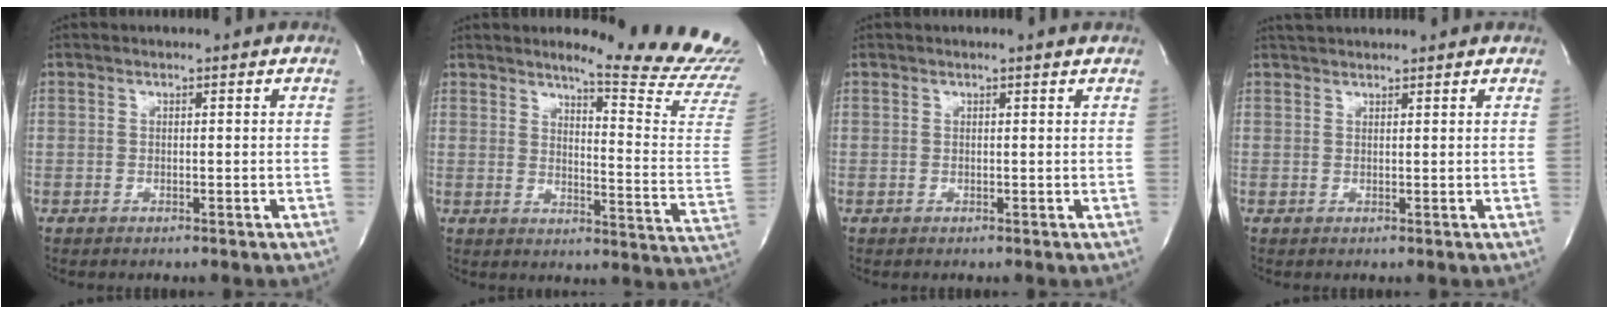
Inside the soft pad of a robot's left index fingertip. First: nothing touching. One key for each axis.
{"total": 16.8, "fx": 15.8, "fy": -2.0, "fz": 5.4, "tx": -0.083, "ty": -0.153, "tz": 0.177}
{"total": 0.8, "fx": 0.7, "fy": -0.2, "fz": 0.4, "tx": -0.016, "ty": -0.002, "tz": 0.011}
{"total": 3.3, "fx": 3.2, "fy": 0.3, "fz": 0.9, "tx": -0.014, "ty": 0.030, "tz": 0.054}